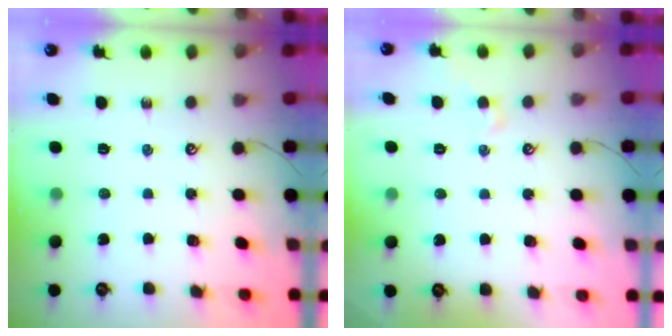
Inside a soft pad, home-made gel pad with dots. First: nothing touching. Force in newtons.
{"total": 0.6, "press": 0.0, "slide": 0.6}